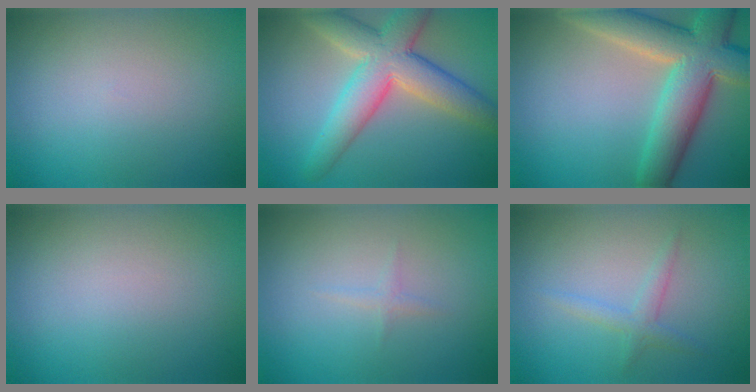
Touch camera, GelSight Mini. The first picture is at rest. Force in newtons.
{"total": 8.0, "press": 8.0, "slide": 0.7}
{"total": 9.4, "press": 9.4, "slide": 1.0}
{"total": 0.0}
{"total": 0.8, "press": 0.8, "slide": 0.1}
{"total": 1.7, "press": 1.7, "slide": 0.0}